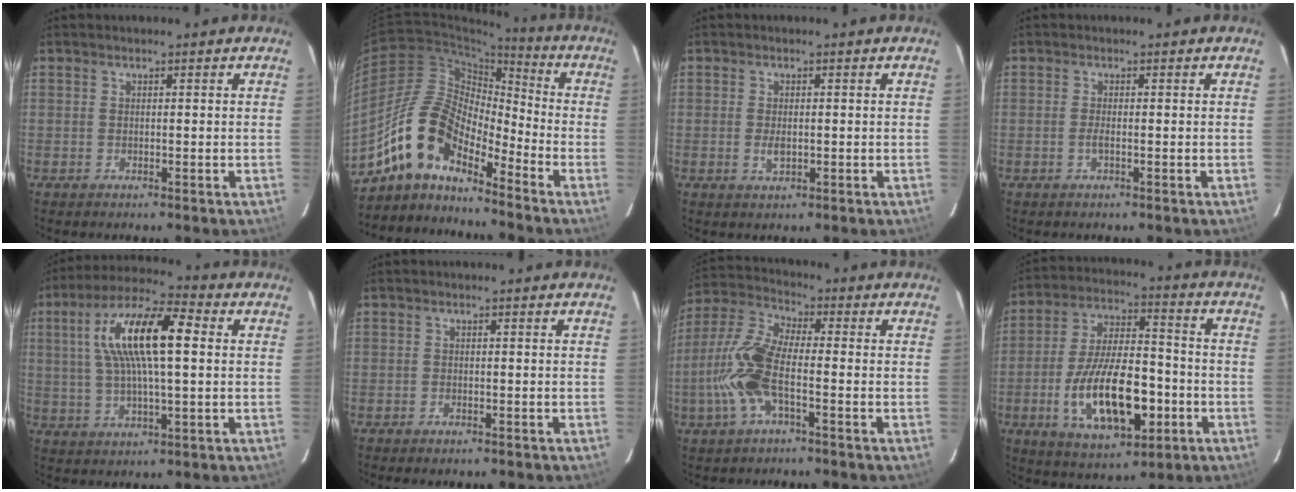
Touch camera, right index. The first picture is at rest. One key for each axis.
{"total": 13.4, "fx": -10.3, "fy": 5.0, "fz": 7.0, "tx": -0.122, "ty": 0.014, "tz": -0.209}
{"total": 2.3, "fx": -0.4, "fy": 1.3, "fz": 1.9, "tx": -0.034, "ty": -0.003, "tz": -0.005}
{"total": 0.9, "fx": -0.4, "fy": 0.1, "fz": 0.8, "tx": -0.017, "ty": -0.002, "tz": -0.007}
{"total": 15.4, "fx": 3.2, "fy": 4.2, "fz": 14.5, "tx": -0.275, "ty": 0.025, "tz": 0.052}
{"total": 1.5, "fx": -1.2, "fy": 0.6, "fz": 0.6, "tx": -0.015, "ty": -0.001, "tz": -0.021}
{"total": 11.7, "fx": -3.3, "fy": 3.8, "fz": 10.6, "tx": -0.245, "ty": 0.005, "tz": -0.071}
{"total": 18.2, "fx": -5.6, "fy": 8.1, "fz": 15.3, "tx": -0.301, "ty": -0.002, "tz": -0.081}